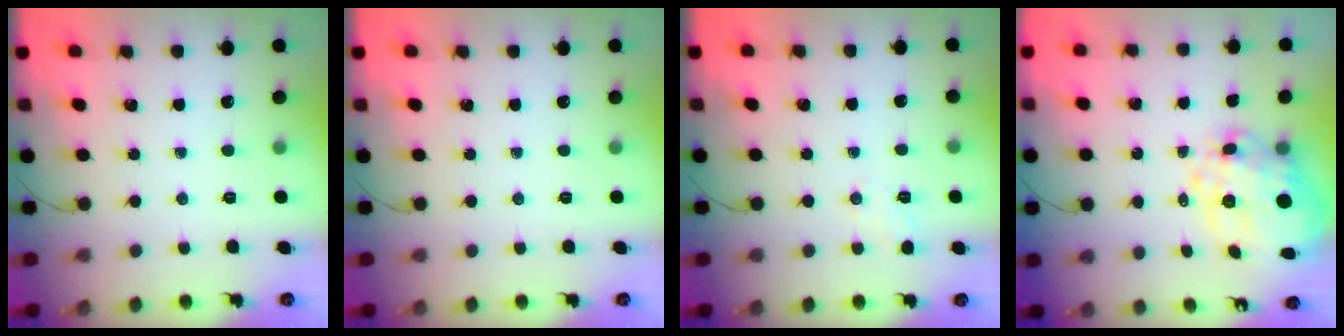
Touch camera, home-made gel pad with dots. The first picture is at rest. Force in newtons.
{"total": 0.0}
{"total": 1.4, "press": 0.7, "slide": 1.2}
{"total": 14.6, "press": 14.2, "slide": 3.2}